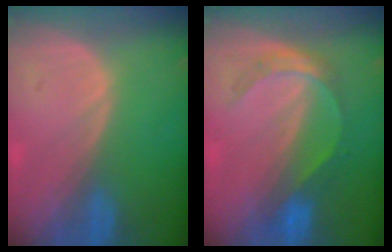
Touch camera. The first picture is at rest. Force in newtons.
{"total": 5.1, "press": 4.9, "slide": 1.4}